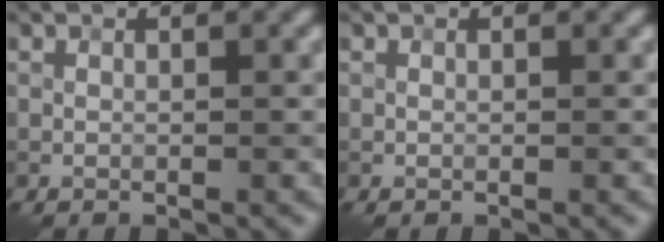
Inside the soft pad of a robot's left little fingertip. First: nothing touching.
{"total": 0.0}